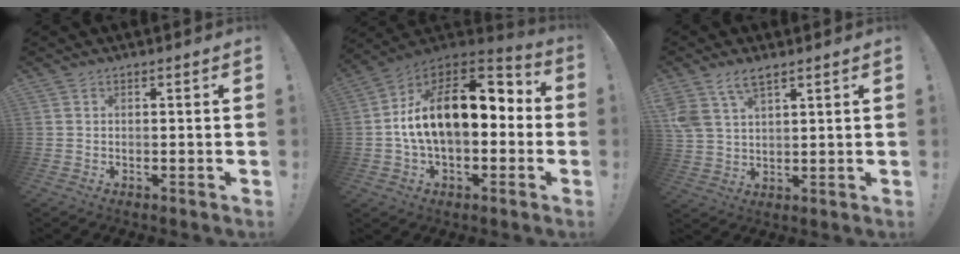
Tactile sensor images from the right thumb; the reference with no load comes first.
{"total": 20.8, "force": [2.9, 11.4, 17.2], "torque": [-0.261, 0.001, 0.054]}
{"total": 7.4, "force": [5.0, 3.6, 4.0], "torque": [-0.073, -0.014, 0.097]}